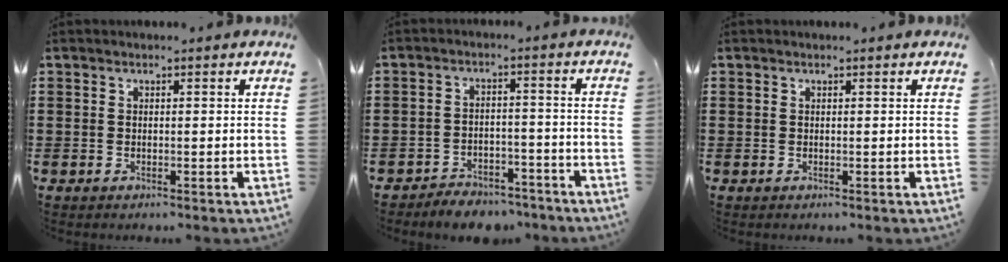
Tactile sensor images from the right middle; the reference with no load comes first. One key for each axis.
{"total": 4.5, "fx": -4.4, "fy": 0.8, "fz": -0.1, "tx": -0.004, "ty": 0.008, "tz": -0.093}
{"total": 0.0}